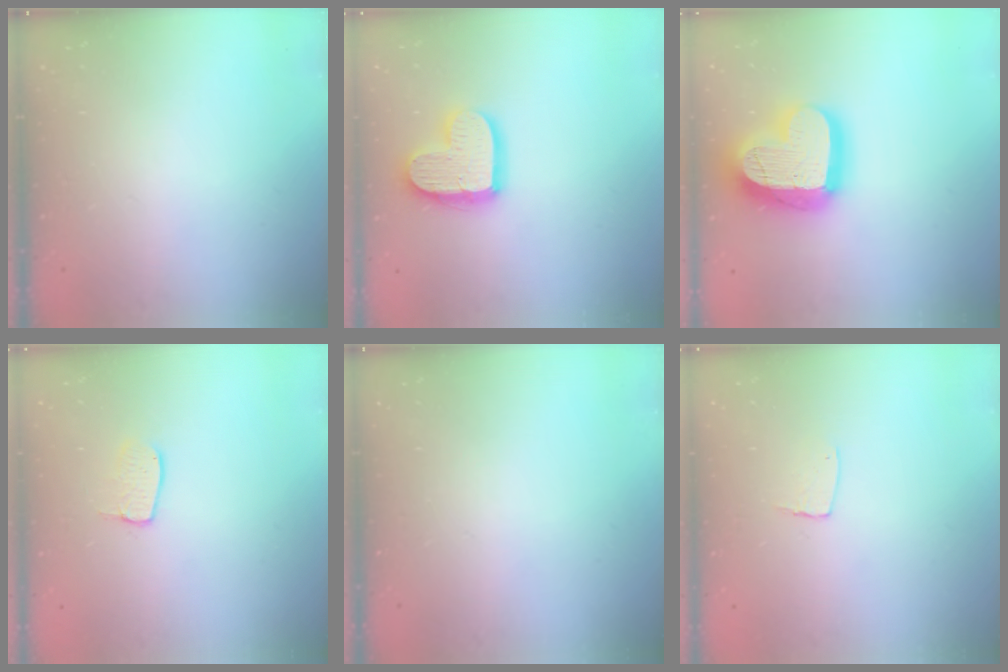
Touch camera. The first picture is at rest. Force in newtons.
{"total": 14.5, "press": 14.4, "slide": 1.3}
{"total": 23.3, "press": 23.3, "slide": 1.9}
{"total": 6.9, "press": 6.9, "slide": 0.4}
{"total": 0.0}
{"total": 5.1, "press": 5.1, "slide": 0.4}